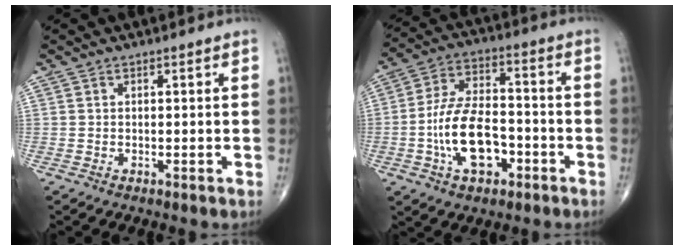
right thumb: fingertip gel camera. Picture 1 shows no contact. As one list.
[{"total": 14.0, "force": [-4.2, 7.7, 10.9], "torque": [-0.194, 0.034, -0.076]}]